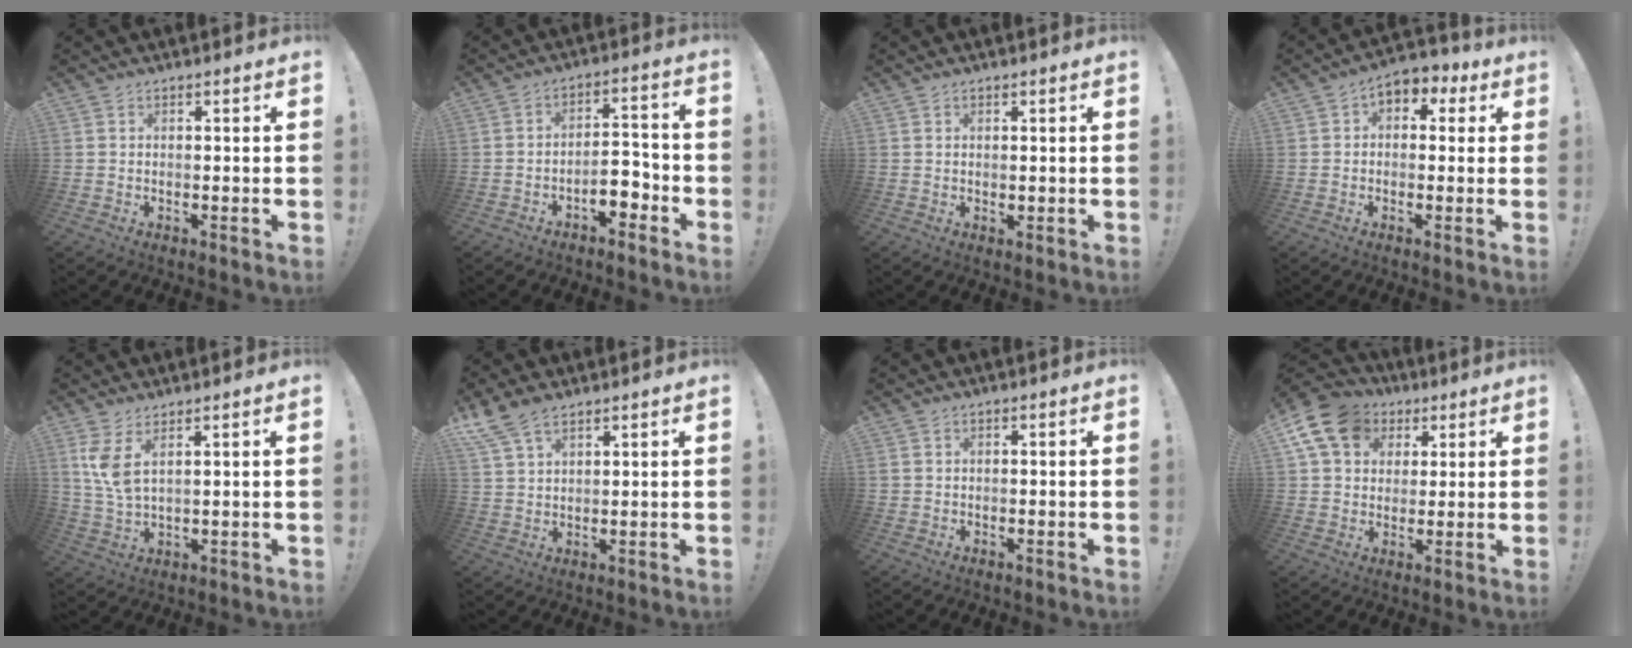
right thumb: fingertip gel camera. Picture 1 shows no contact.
{"total": 7.3, "force": [-4.1, 3.5, 4.9], "torque": [-0.074, 0.024, -0.069]}
{"total": 0.7, "force": [0.5, 0.6, 0.1], "torque": [0.006, -0.003, 0.007]}
{"total": 5.0, "force": [0.3, 4.0, 3.0], "torque": [-0.036, 0.008, 0.006]}
{"total": 6.4, "force": [3.4, 2.0, 5.1], "torque": [-0.103, -0.020, 0.062]}
{"total": 8.2, "force": [6.1, 3.9, 3.9], "torque": [-0.080, -0.023, 0.123]}
{"total": 1.1, "force": [0.1, 1.1, 0.3], "torque": [-0.007, 0.005, 0.002]}
{"total": 14.2, "force": [5.9, 11.1, 6.7], "torque": [-0.113, -0.027, 0.114]}